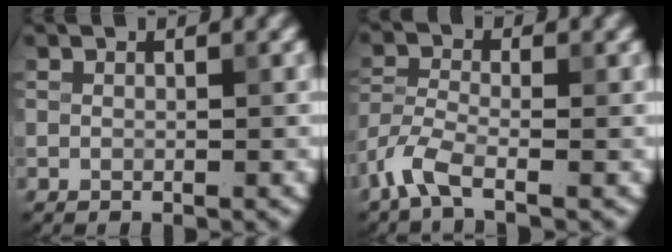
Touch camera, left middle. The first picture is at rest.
{"total": 3.8, "force": [-2.5, 1.1, 2.5], "torque": [-0.062, -0.006, -0.068]}